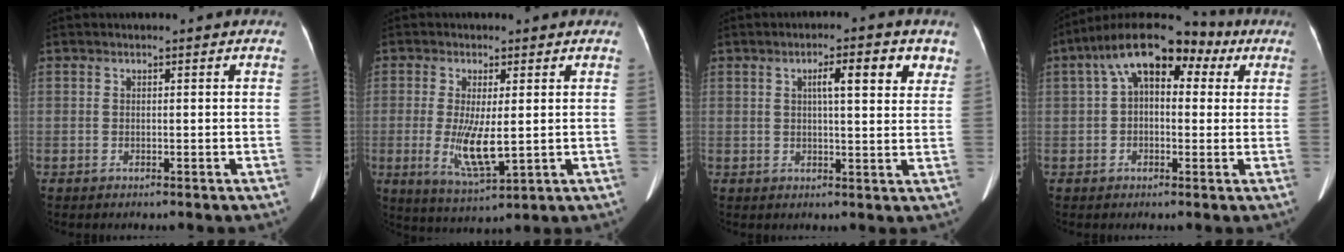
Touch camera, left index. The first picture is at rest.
{"total": 6.6, "force": [-0.5, 1.5, 6.4], "torque": [-0.132, -0.018, -0.006]}
{"total": 6.5, "force": [3.1, 1.3, 5.6], "torque": [-0.078, 0.012, 0.039]}
{"total": 12.4, "force": [4.9, 6.2, 9.6], "torque": [-0.152, 0.070, 0.074]}